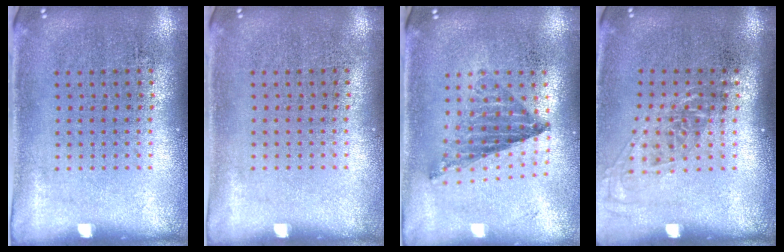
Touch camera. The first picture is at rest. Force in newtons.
{"total": 0.0}
{"total": 0.9, "press": 0.9, "slide": 0.1}
{"total": 1.3, "press": 1.0, "slide": 0.8}